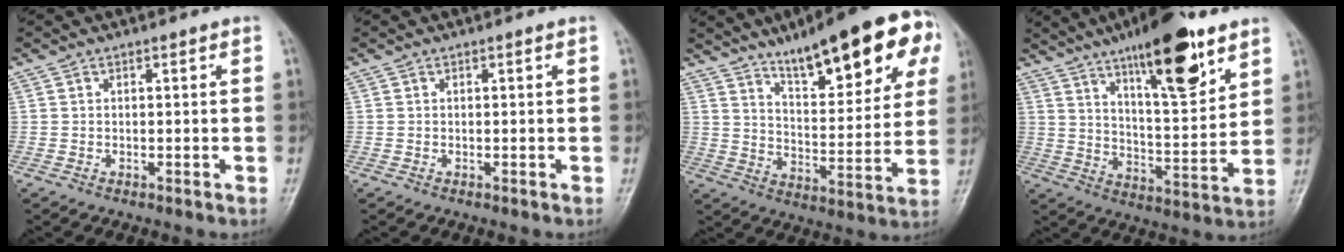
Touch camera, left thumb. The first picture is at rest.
{"total": 0.0}
{"total": 20.9, "force": [12.1, 6.0, 15.9], "torque": [-0.191, -0.039, 0.182]}
{"total": 18.2, "force": [11.0, 5.2, 13.5], "torque": [-0.180, -0.059, 0.182]}